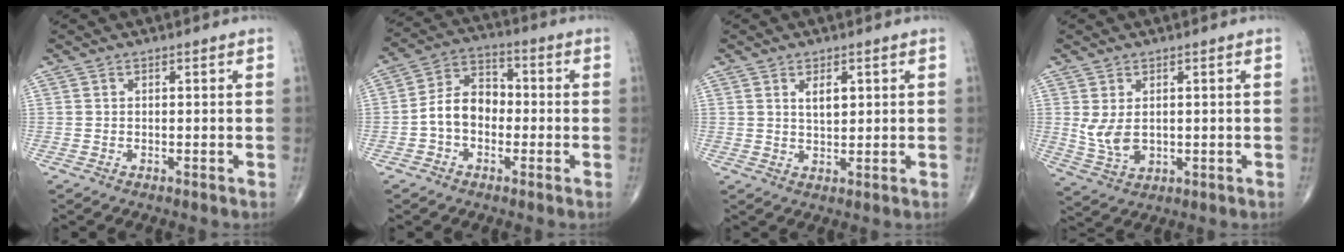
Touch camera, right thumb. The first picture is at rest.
{"total": 9.9, "force": [-2.0, 7.3, 6.4], "torque": [-0.100, 0.041, -0.052]}
{"total": 3.4, "force": [1.3, 1.7, 2.7], "torque": [-0.033, -0.010, 0.023]}
{"total": 5.7, "force": [0.7, 3.6, 4.4], "torque": [-0.084, -0.009, 0.027]}